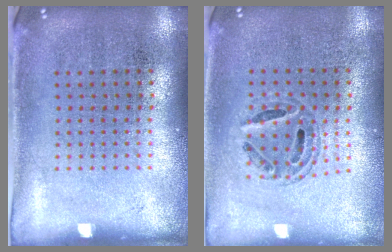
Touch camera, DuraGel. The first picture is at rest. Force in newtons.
{"total": 0.8, "press": 0.7, "slide": 0.2}